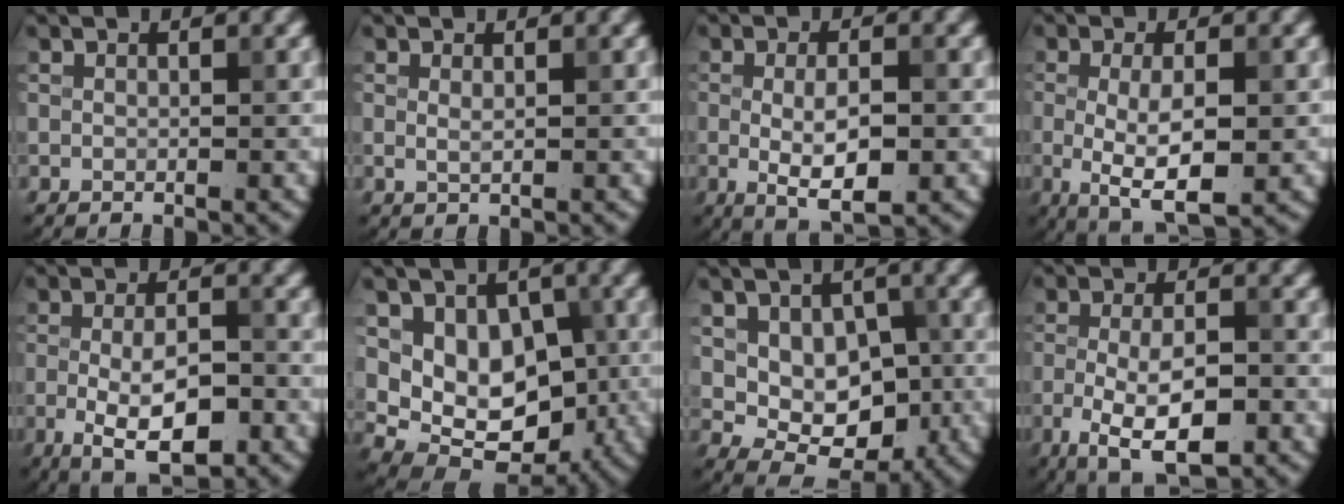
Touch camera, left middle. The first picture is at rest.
{"total": 0.8, "force": [0.3, 0.2, 0.7], "torque": [-0.013, -0.002, 0.005]}
{"total": 4.9, "force": [-0.7, 1.6, 4.6], "torque": [-0.080, -0.008, -0.011]}
{"total": 5.7, "force": [-0.9, 1.8, 5.3], "torque": [-0.101, -0.015, -0.013]}
{"total": 6.4, "force": [-2.1, 2.3, 5.6], "torque": [-0.096, -0.004, -0.035]}
{"total": 8.1, "force": [-0.1, 6.2, 5.2], "torque": [-0.065, -0.012, 0.005]}
{"total": 6.7, "force": [-0.1, 4.5, 4.9], "torque": [-0.072, -0.009, 0.005]}
{"total": 7.1, "force": [-3.0, 2.6, 5.9], "torque": [-0.107, -0.004, -0.051]}